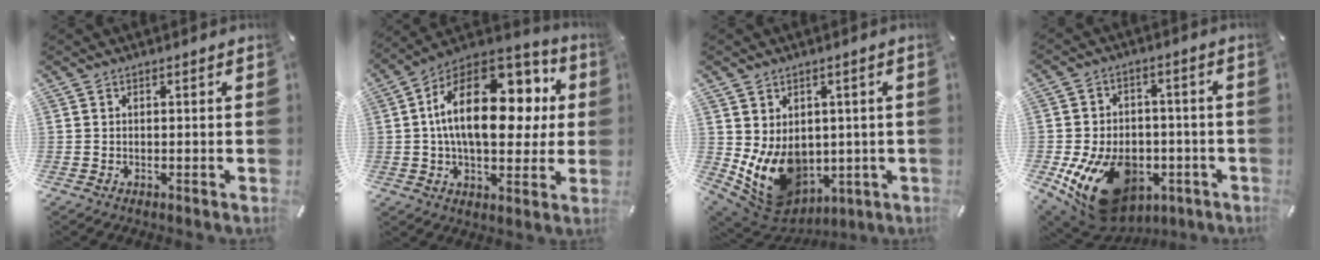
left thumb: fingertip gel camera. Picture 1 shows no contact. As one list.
[{"total": 22.9, "force": [5.1, 13.2, 18.0], "torque": [-0.322, -0.015, 0.084]}, {"total": 11.5, "force": [-0.4, 9.8, 6.0], "torque": [-0.117, -0.025, 0.001]}, {"total": 18.3, "force": [-6.9, 12.4, 11.5], "torque": [-0.208, 0.033, -0.106]}]